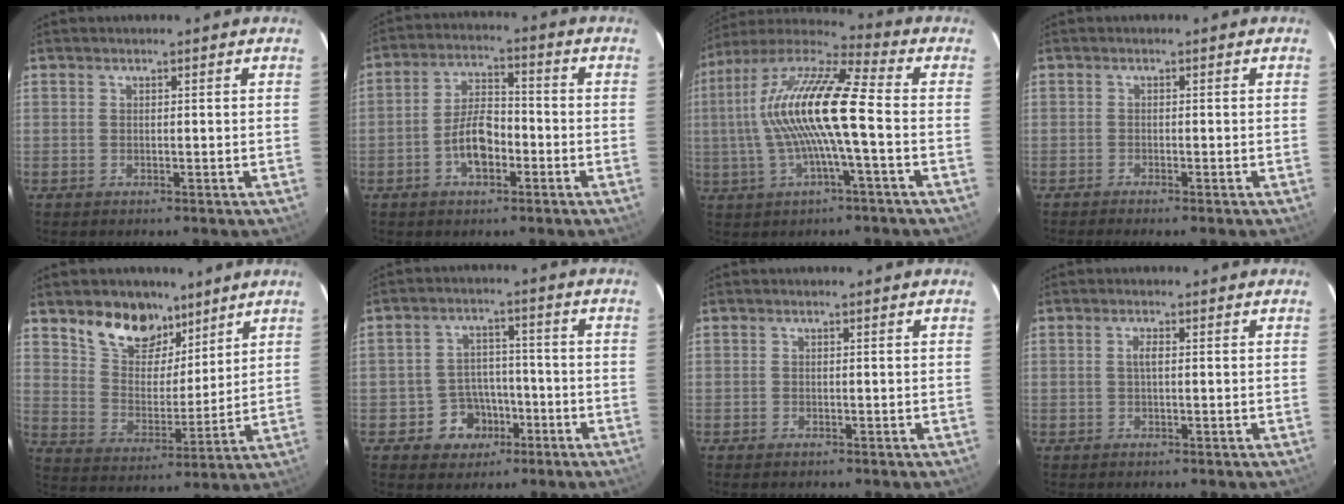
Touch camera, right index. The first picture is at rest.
{"total": 7.6, "force": [-3.1, 3.7, 5.9], "torque": [-0.119, 0.014, -0.050]}
{"total": 16.5, "force": [-0.6, 2.2, 16.4], "torque": [-0.305, 0.013, -0.019]}
{"total": 2.0, "force": [-1.8, 0.0, 0.9], "torque": [-0.029, -0.007, -0.030]}
{"total": 12.4, "force": [8.7, 7.2, 5.1], "torque": [-0.099, 0.010, 0.161]}
{"total": 7.3, "force": [-3.6, 6.2, 1.8], "torque": [-0.051, 0.024, -0.044]}
{"total": 0.8, "force": [-0.7, 0.4, 0.1], "torque": [-0.006, -0.001, -0.013]}
{"total": 1.4, "force": [0.0, 0.3, 1.3], "torque": [-0.026, 0.003, -0.002]}